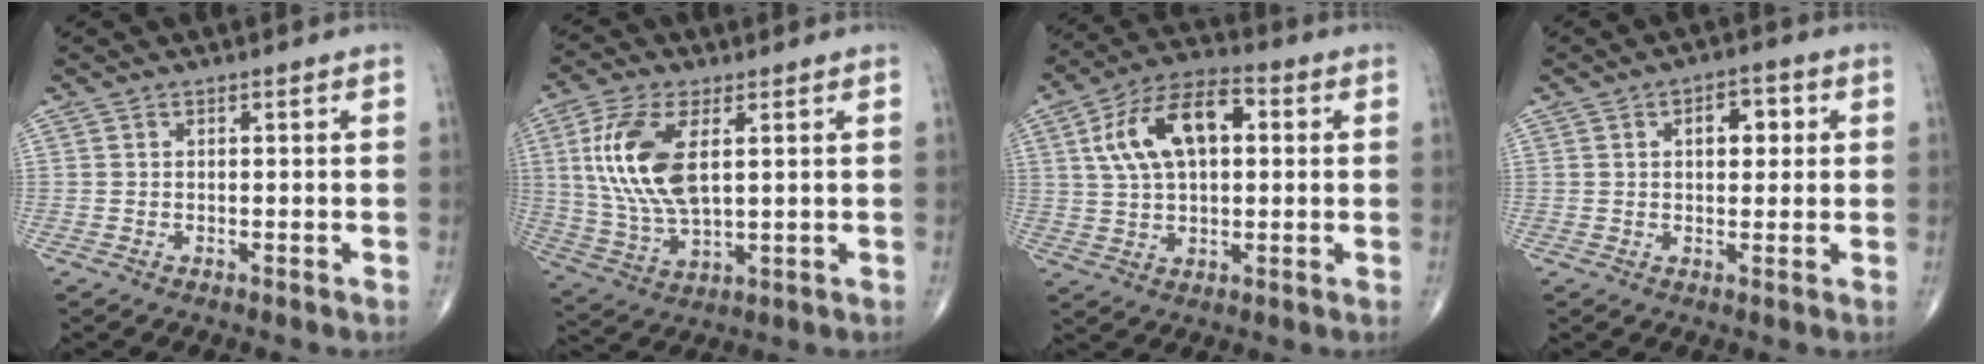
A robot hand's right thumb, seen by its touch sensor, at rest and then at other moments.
{"total": 14.5, "force": [3.3, 6.8, 12.4], "torque": [-0.264, -0.009, 0.071]}
{"total": 14.5, "force": [3.3, 7.8, 11.7], "torque": [-0.210, 0.024, 0.055]}
{"total": 5.6, "force": [1.4, 3.2, 4.3], "torque": [-0.040, 0.005, 0.016]}